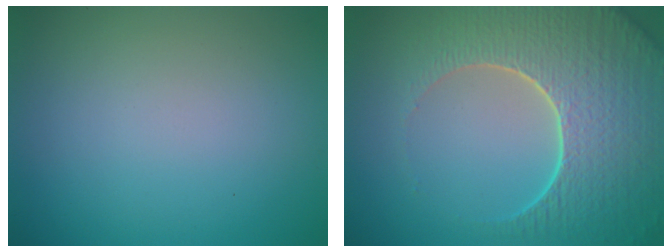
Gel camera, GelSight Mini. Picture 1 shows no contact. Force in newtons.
{"total": 8.4, "press": 6.4, "slide": 5.4}